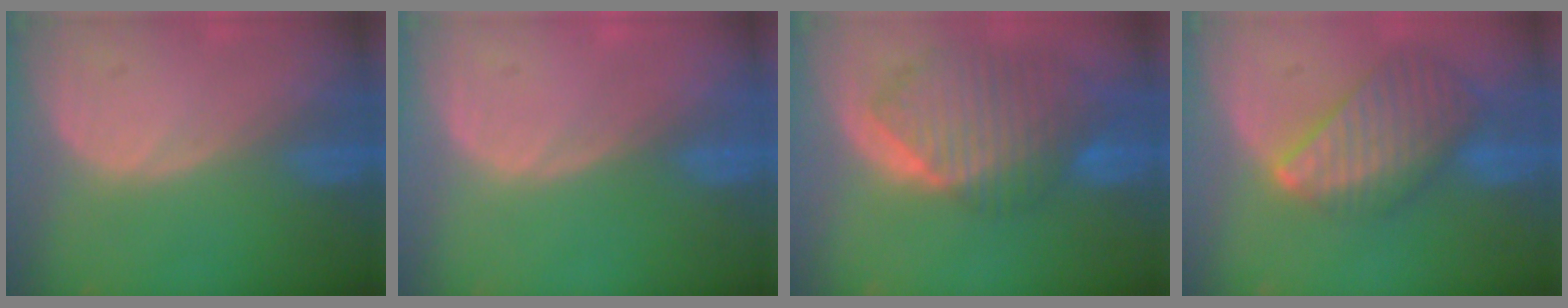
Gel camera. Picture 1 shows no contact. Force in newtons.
{"total": 0.0}
{"total": 10.4, "press": 9.0, "slide": 5.1}
{"total": 9.5, "press": 8.3, "slide": 4.6}